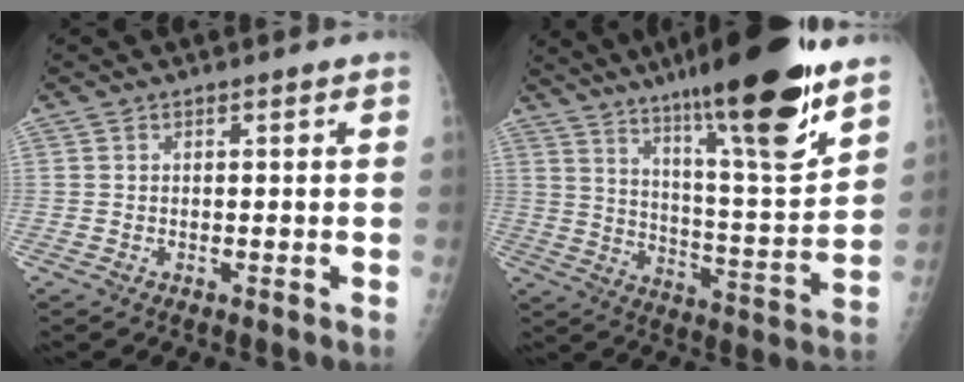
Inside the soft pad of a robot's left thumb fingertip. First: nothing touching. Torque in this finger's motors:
{"motor_torque": [2.62, 1.18, 1.49, -1.28, 0.47]}